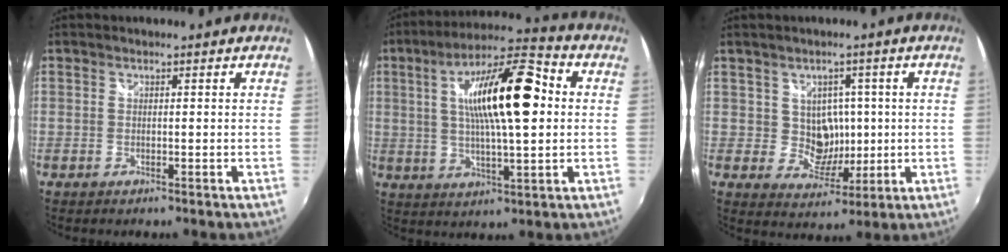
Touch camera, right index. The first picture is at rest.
{"total": 17.4, "force": [3.0, 4.8, 16.4], "torque": [-0.282, 0.022, 0.044]}
{"total": 6.3, "force": [0.8, 5.9, 2.1], "torque": [-0.037, 0.006, 0.022]}